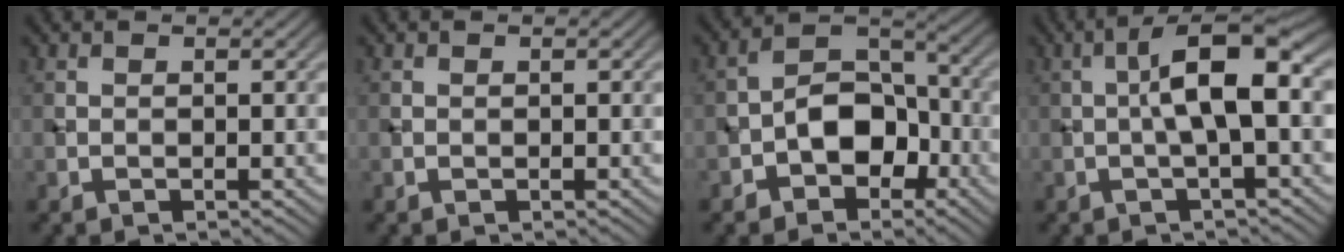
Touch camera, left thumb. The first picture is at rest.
{"total": 0.0}
{"total": 7.4, "force": [-2.9, 4.9, 4.6], "torque": [-0.066, 0.012, -0.063]}
{"total": 7.1, "force": [0.0, 1.6, 6.9], "torque": [-0.115, 0.021, -0.006]}